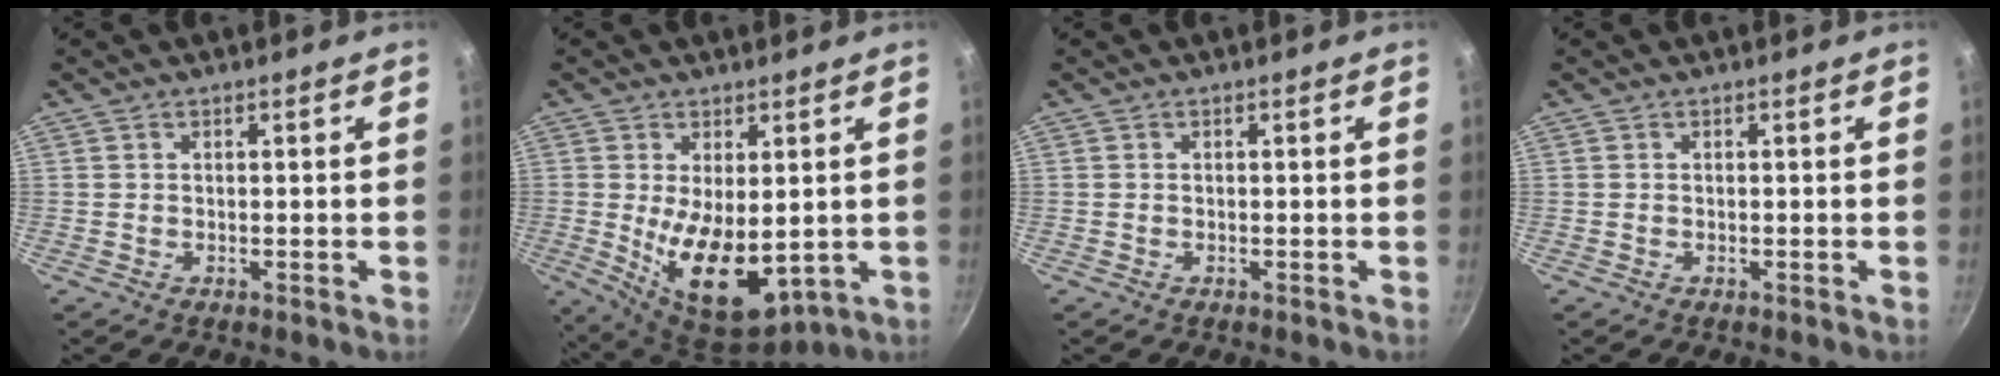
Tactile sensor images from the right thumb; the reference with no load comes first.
{"total": 13.5, "force": [-1.1, 6.8, 11.6], "torque": [-0.178, -0.025, 0.012]}
{"total": 0.0}
{"total": 0.0}